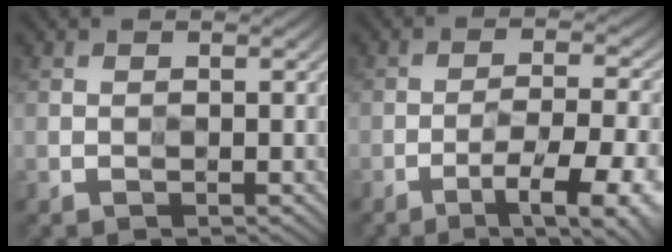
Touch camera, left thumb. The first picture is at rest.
{"total": 9.7, "force": [-5.6, 2.4, 7.6], "torque": [-0.108, 0.001, -0.077]}